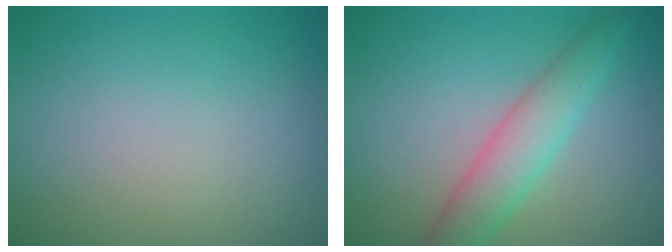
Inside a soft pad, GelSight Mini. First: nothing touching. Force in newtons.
{"total": 3.9, "press": 3.9, "slide": 0.0}